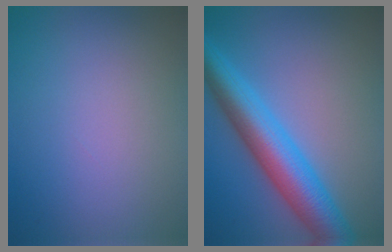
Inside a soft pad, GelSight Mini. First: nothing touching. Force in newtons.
{"total": 7.5, "press": 7.5, "slide": 0.1}